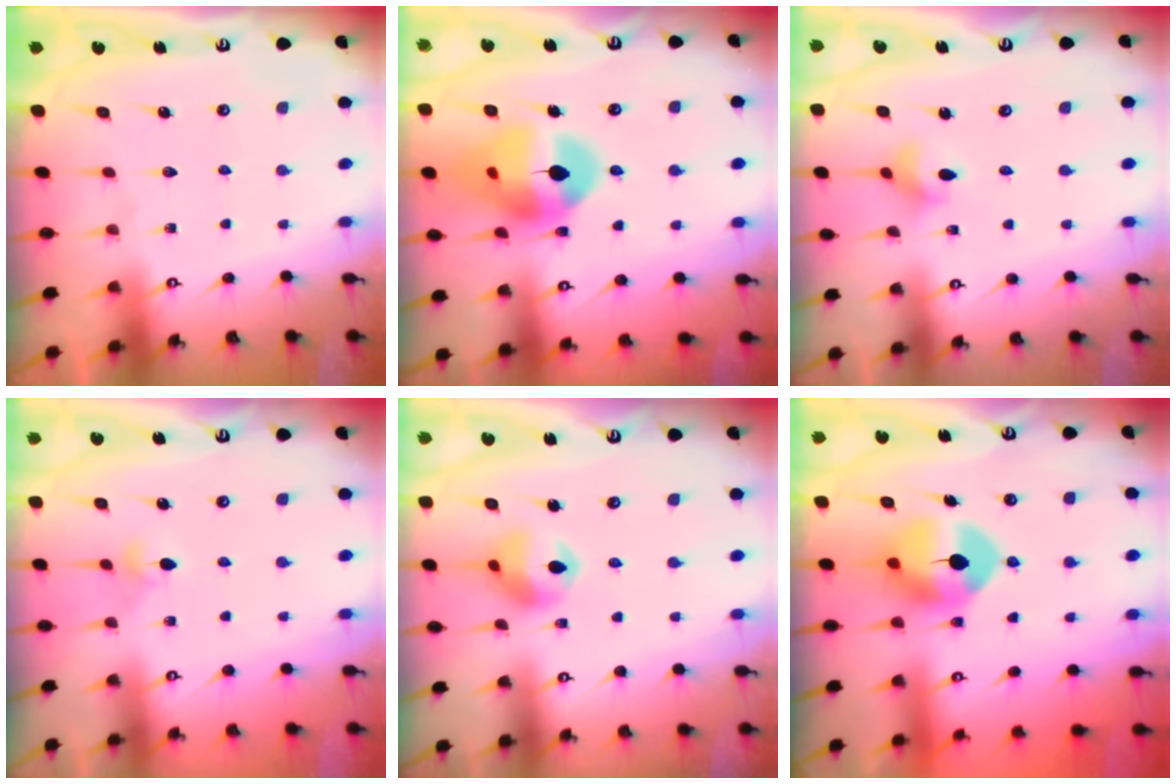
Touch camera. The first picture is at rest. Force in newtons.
{"total": 16.8, "press": 16.7, "slide": 1.8}
{"total": 4.2, "press": 4.0, "slide": 1.2}
{"total": 3.1, "press": 3.0, "slide": 0.8}
{"total": 11.0, "press": 10.9, "slide": 1.5}
{"total": 9.6, "press": 9.5, "slide": 1.5}